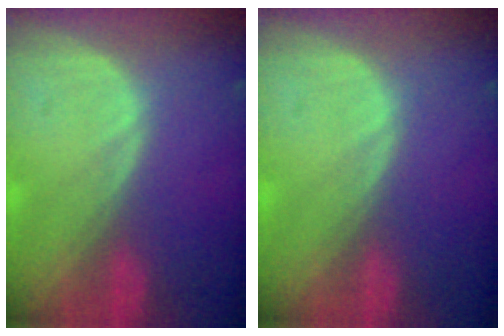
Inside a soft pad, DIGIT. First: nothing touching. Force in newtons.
{"total": 0.0}